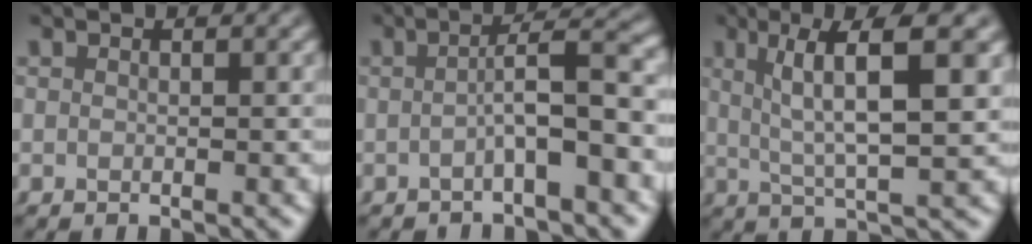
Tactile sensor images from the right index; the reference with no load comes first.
{"total": 4.2, "force": [-1.6, 0.4, 3.9], "torque": [-0.051, 0.005, -0.023]}
{"total": 6.1, "force": [2.5, 0.8, 5.5], "torque": [-0.084, 0.006, 0.042]}